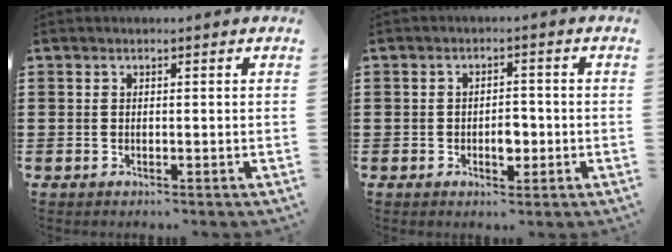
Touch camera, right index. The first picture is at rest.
{"total": 3.3, "force": [-0.8, 1.7, 2.6], "torque": [-0.050, 0.003, -0.015]}